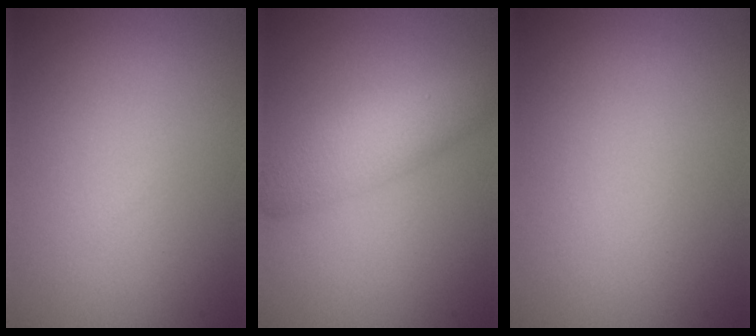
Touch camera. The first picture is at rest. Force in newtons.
{"total": 4.3, "press": 4.2, "slide": 0.0}
{"total": 0.0}